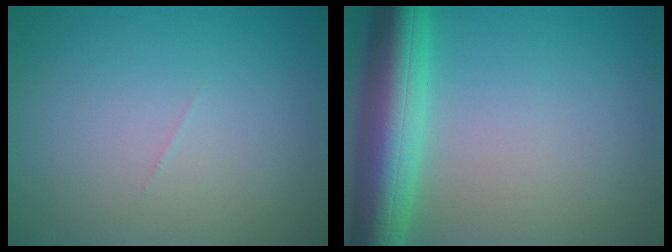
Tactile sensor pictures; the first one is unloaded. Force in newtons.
{"total": 8.2, "press": 8.2, "slide": 0.4}